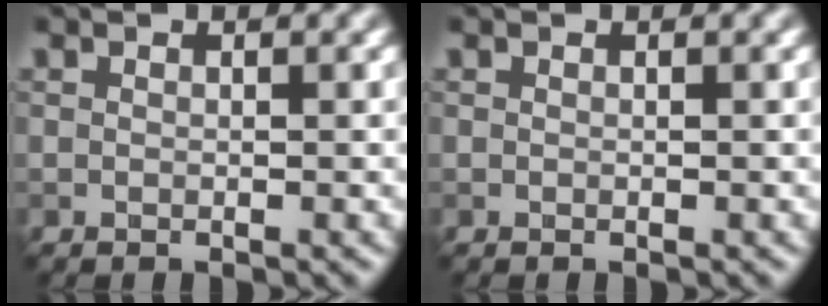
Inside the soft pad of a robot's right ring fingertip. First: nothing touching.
{"total": 0.0}